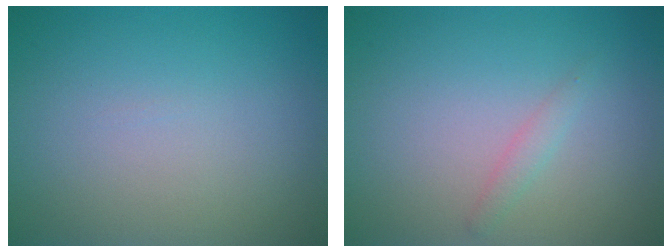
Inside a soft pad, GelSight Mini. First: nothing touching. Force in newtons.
{"total": 0.9, "press": 0.9, "slide": 0.0}